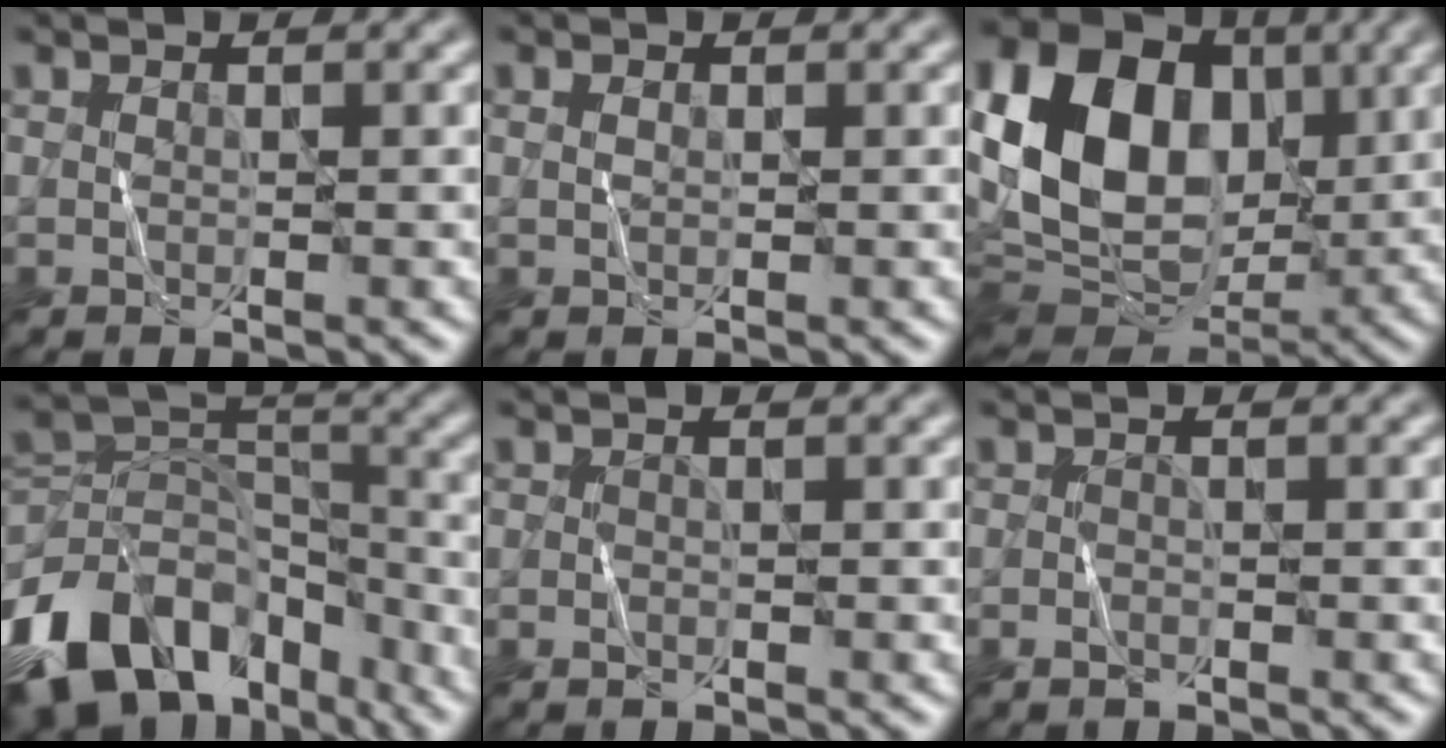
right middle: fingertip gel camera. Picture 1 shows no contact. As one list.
[{"total": 0.6, "force": [0.1, 0.4, 0.4], "torque": [-0.011, 0.002, 0.003]}, {"total": 16.5, "force": [2.9, 12.1, 10.9], "torque": [-0.210, 0.025, 0.043]}, {"total": 14.9, "force": [-8.3, 9.2, 8.2], "torque": [-0.184, 0.010, -0.151]}, {"total": 0.6, "force": [-0.5, 0.0, 0.0], "torque": [-0.001, 0.001, -0.009]}, {"total": 0.8, "force": [-0.8, 0.2, 0.2], "torque": [-0.003, 0.001, -0.014]}]